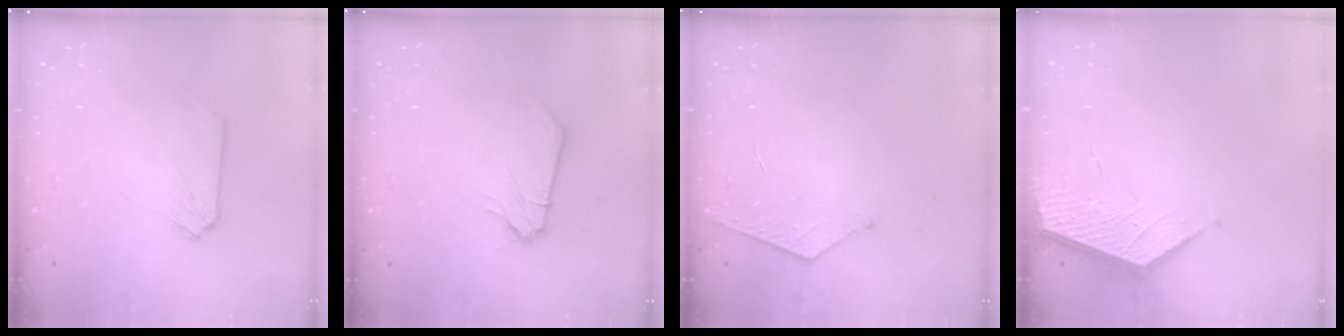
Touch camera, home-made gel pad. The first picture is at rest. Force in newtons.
{"total": 1.2, "press": 1.2, "slide": 0.1}
{"total": 4.3, "press": 4.2, "slide": 0.5}
{"total": 2.1, "press": 2.1, "slide": 0.2}